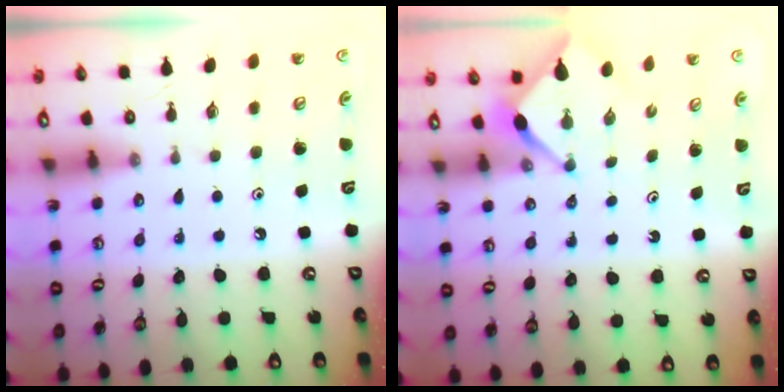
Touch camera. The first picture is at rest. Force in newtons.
{"total": 3.4, "press": 3.4, "slide": 0.4}